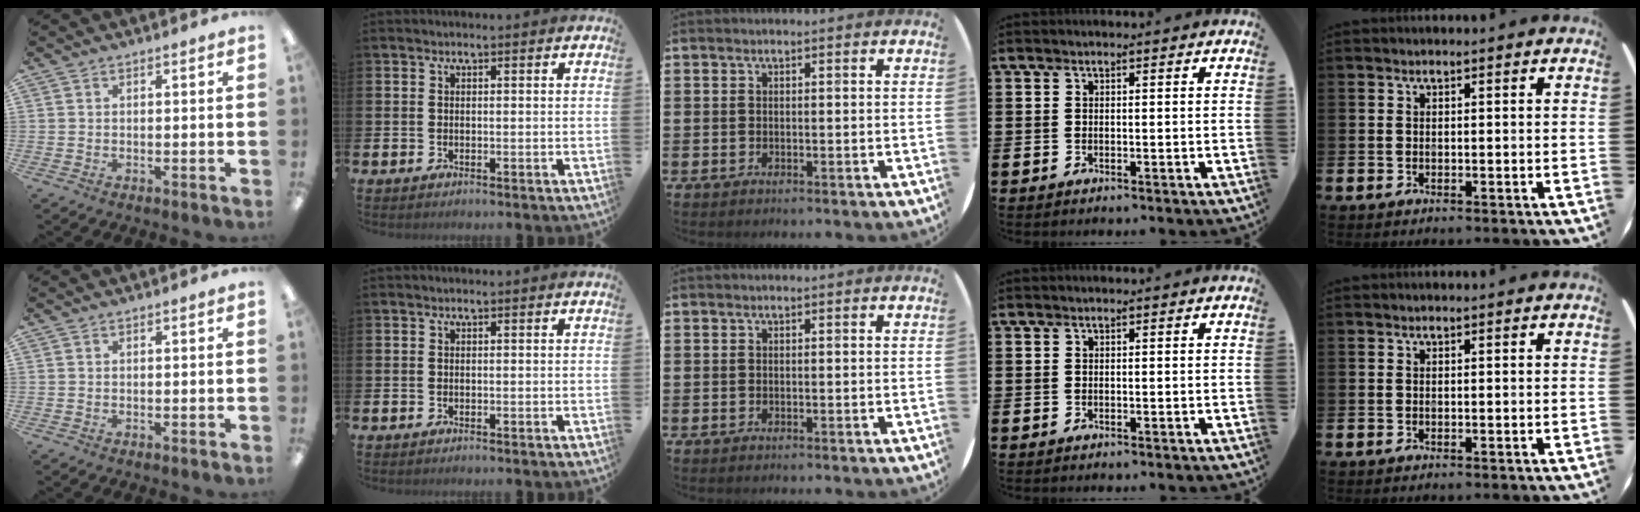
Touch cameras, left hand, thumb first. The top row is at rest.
{}